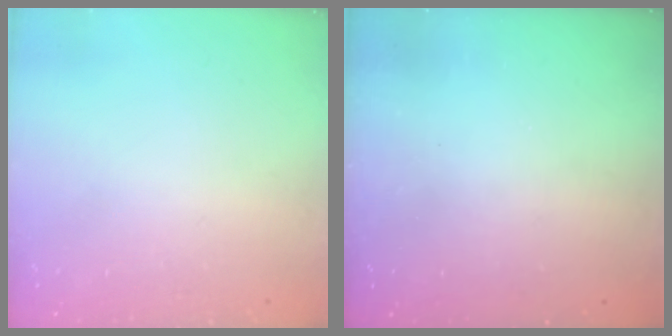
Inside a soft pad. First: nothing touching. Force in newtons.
{"total": 3.0, "press": 3.0, "slide": 0.1}